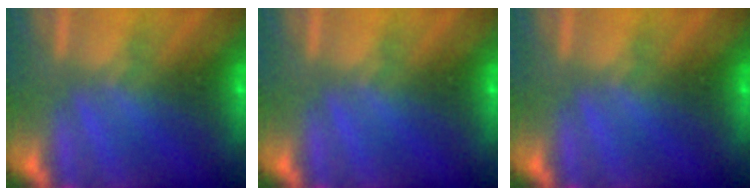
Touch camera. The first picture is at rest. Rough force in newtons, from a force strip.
{"total": 0.0}
{"total": 0.0}